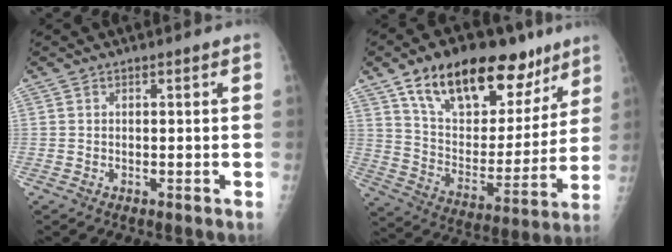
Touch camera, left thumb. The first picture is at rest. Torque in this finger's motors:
{"motor_torque": [0.45, 0.54, 1.51, -1.25, 0.39]}